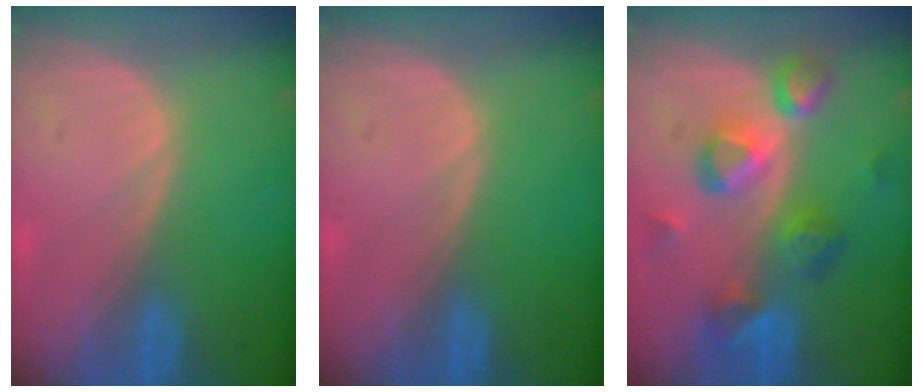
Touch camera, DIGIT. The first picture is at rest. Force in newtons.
{"total": 0.0}
{"total": 9.4, "press": 8.1, "slide": 4.6}